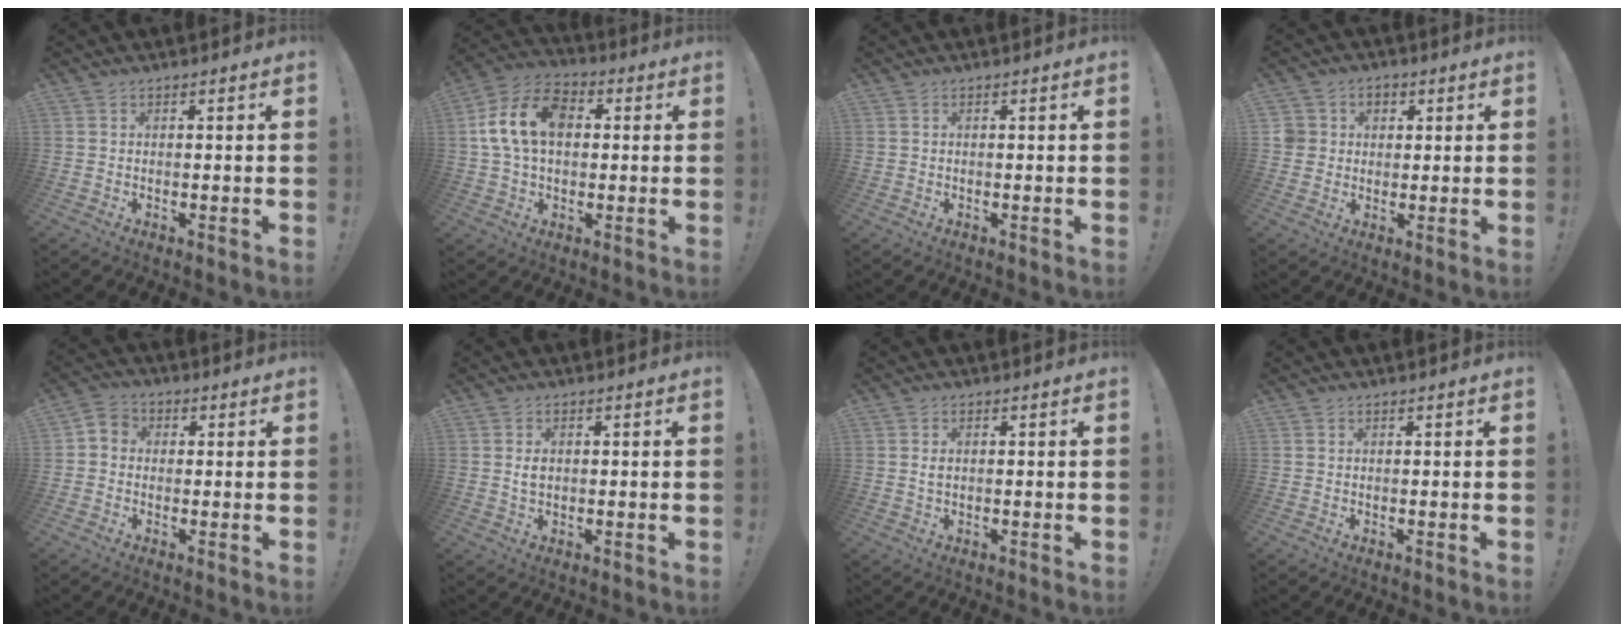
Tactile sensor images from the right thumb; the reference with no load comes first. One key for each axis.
{"total": 15.2, "fx": 2.4, "fy": 10.2, "fz": 11.1, "tx": -0.211, "ty": 0.013, "tz": 0.045}
{"total": 0.0}
{"total": 5.4, "fx": 0.9, "fy": 5.2, "fz": 1.3, "tx": -0.018, "ty": 0.001, "tz": 0.018}
{"total": 4.1, "fx": -1.3, "fy": 3.5, "fz": 1.8, "tx": -0.035, "ty": 0.019, "tz": -0.019}
{"total": 2.1, "fx": 0.4, "fy": 1.6, "fz": 1.4, "tx": -0.020, "ty": 0.003, "tz": 0.005}
{"total": 1.1, "fx": 0.2, "fy": 0.8, "fz": 0.7, "tx": -0.016, "ty": 0.004, "tz": 0.004}
{"total": 0.0}